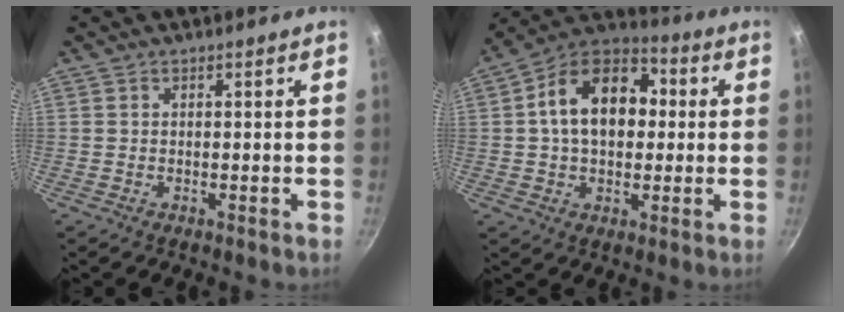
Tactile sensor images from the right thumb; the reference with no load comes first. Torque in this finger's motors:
{"motor_torque": [0.77, 3.31, 1.13, 0.21, 0.26]}